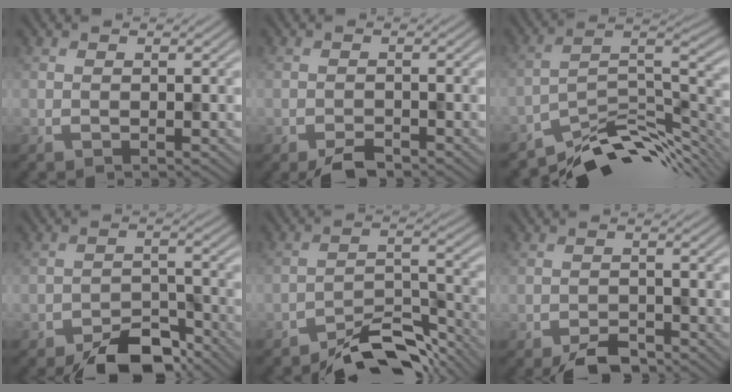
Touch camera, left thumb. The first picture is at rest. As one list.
[{"total": 2.7, "force": [-2.1, 0.9, 1.3], "torque": [-0.023, -0.003, -0.039]}, {"total": 11.2, "force": [-8.4, 4.0, 6.2], "torque": [-0.096, -0.001, -0.146]}, {"total": 7.6, "force": [-5.8, 3.2, 3.6], "torque": [-0.047, -0.006, -0.102]}, {"total": 8.6, "force": [-7.2, 2.6, 3.9], "torque": [-0.053, 0.008, -0.133]}, {"total": 3.8, "force": [-3.0, 1.5, 1.8], "torque": [-0.028, -0.002, -0.055]}]